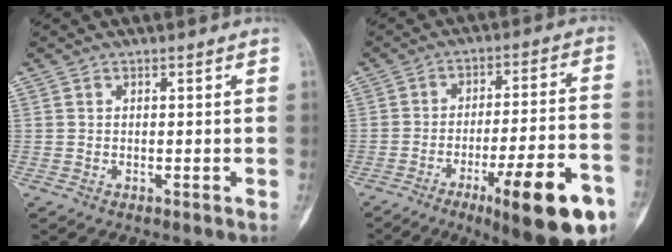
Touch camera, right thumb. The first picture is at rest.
{"total": 19.0, "force": [-9.4, 3.9, 16.1], "torque": [-0.200, 0.042, -0.132]}